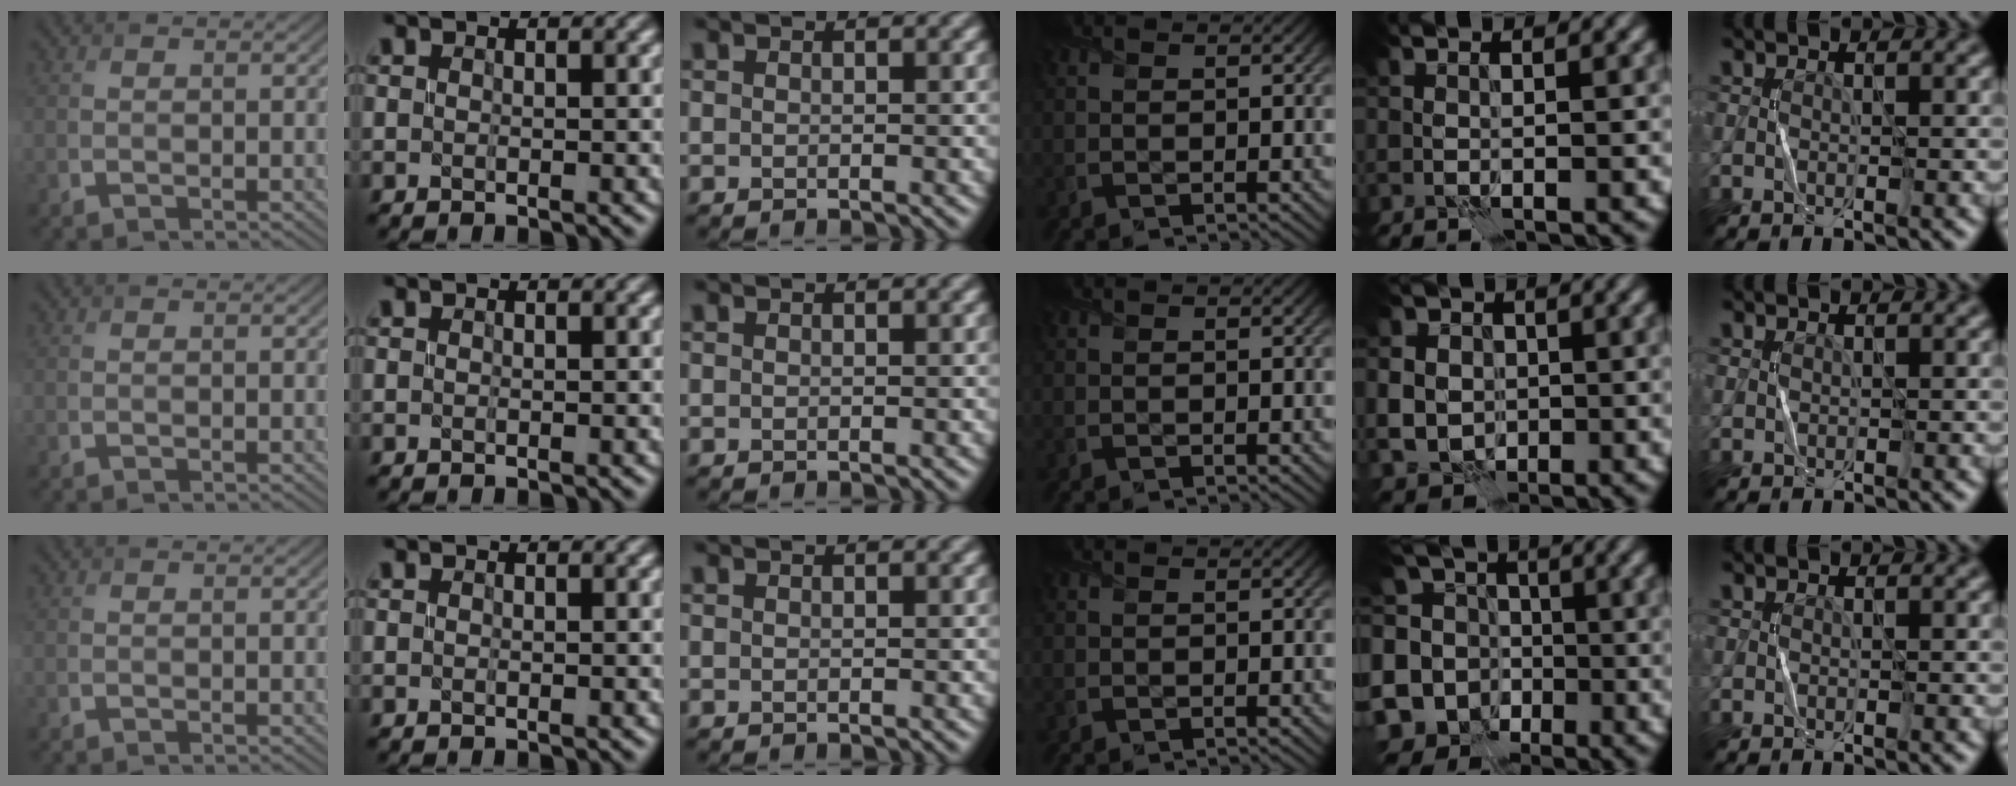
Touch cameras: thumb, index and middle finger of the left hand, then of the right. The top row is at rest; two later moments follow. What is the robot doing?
{"motion": "fold", "object": "scarf"}